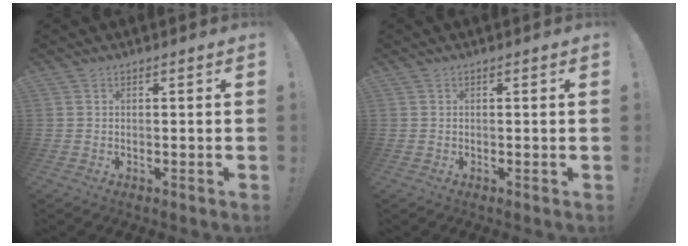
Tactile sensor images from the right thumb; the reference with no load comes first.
{"total": 0.0}